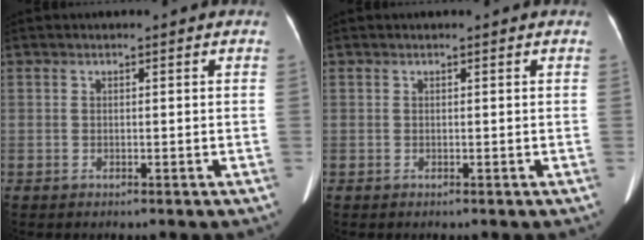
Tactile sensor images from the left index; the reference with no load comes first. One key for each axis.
{"total": 0.0}